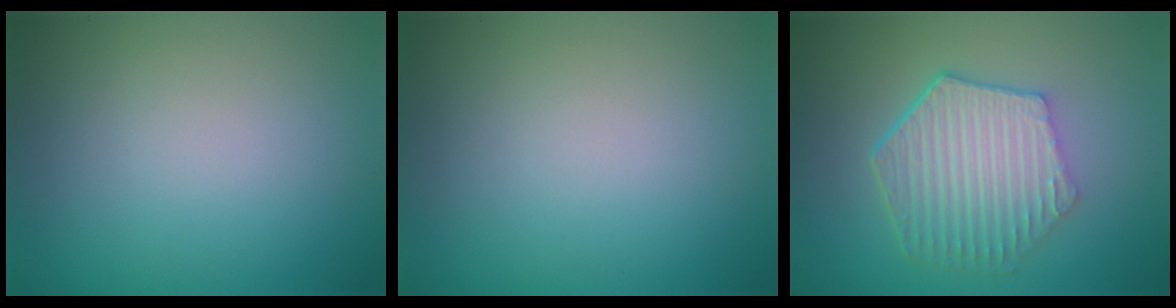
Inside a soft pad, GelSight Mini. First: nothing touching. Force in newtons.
{"total": 0.0}
{"total": 6.1, "press": 4.7, "slide": 4.0}